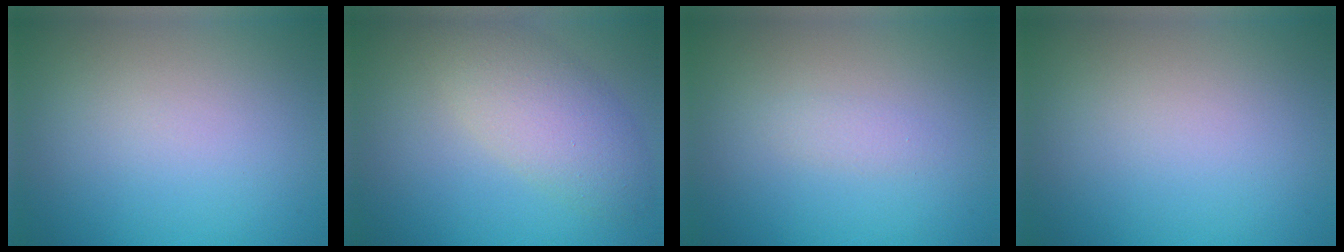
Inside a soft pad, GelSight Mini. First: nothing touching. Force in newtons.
{"total": 4.8, "press": 4.8, "slide": 0.4}
{"total": 0.9, "press": 0.9, "slide": 0.0}
{"total": 0.0}